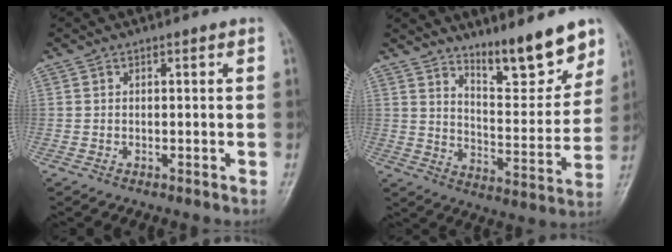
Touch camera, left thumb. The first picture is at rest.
{"total": 13.7, "force": [10.3, 3.7, 8.3], "torque": [-0.087, -0.079, 0.166]}